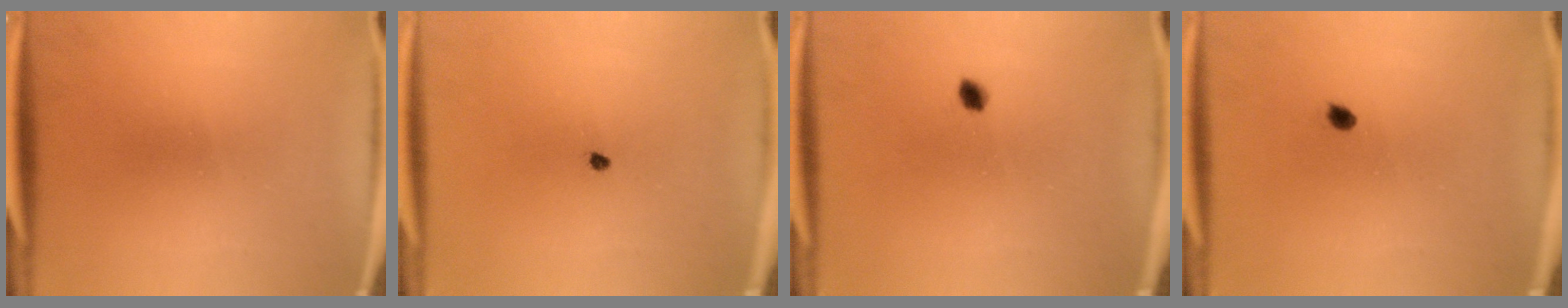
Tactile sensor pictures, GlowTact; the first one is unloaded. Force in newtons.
{"total": 0.7}
{"total": 1.5}
{"total": 1.1}